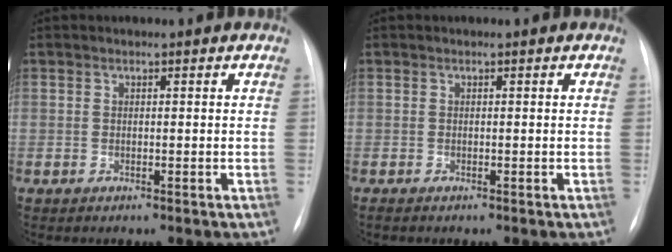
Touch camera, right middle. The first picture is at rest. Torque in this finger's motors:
{"motor_torque": [0.11, -0.12, 0.04, 0.01]}